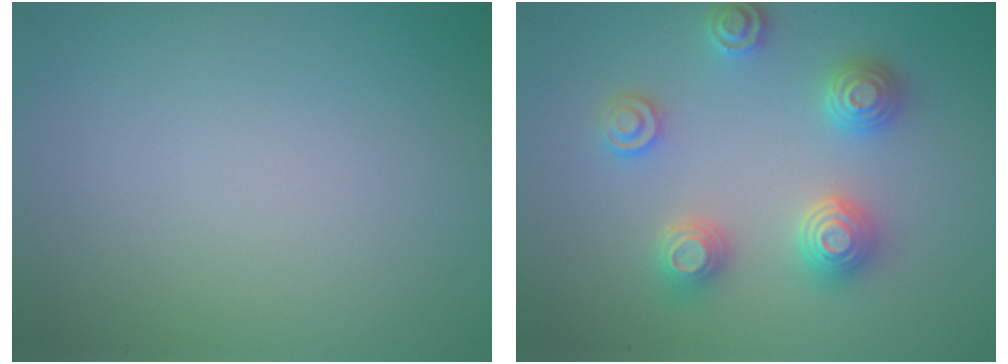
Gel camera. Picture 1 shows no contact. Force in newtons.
{"total": 3.5, "press": 3.5, "slide": 0.6}